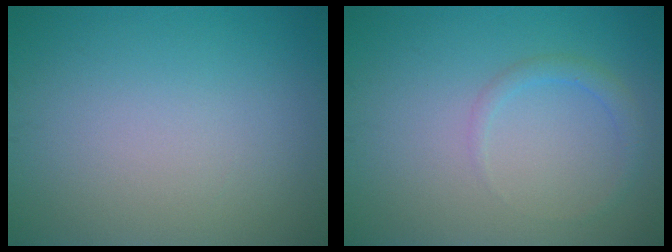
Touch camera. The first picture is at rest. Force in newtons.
{"total": 1.5, "press": 1.5, "slide": 0.2}